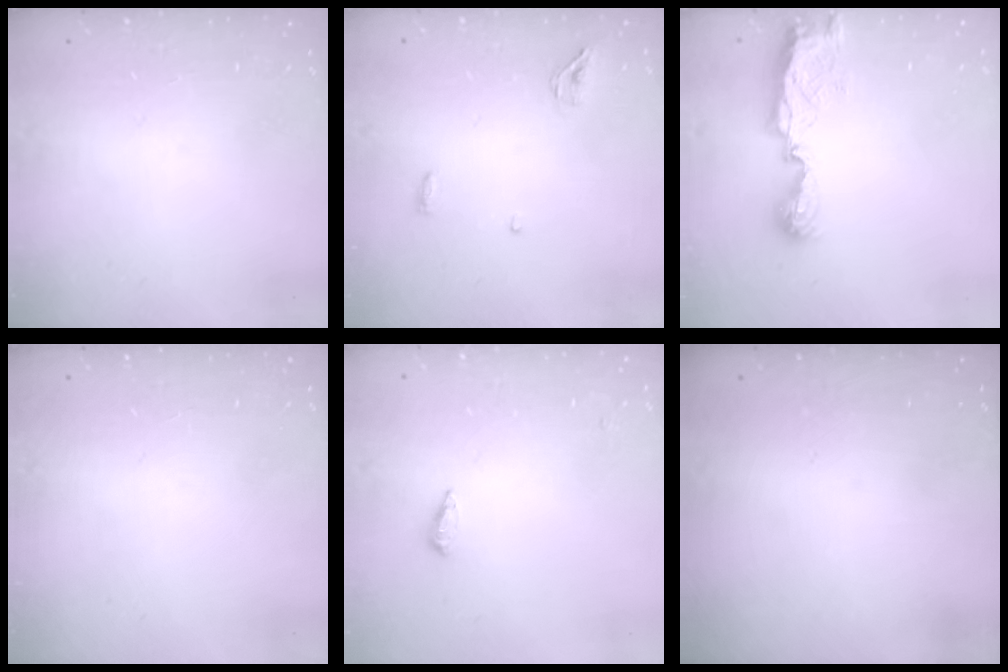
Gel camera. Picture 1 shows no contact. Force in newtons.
{"total": 3.8, "press": 3.5, "slide": 1.4}
{"total": 8.0, "press": 8.0, "slide": 0.1}
{"total": 0.0}
{"total": 3.2, "press": 3.1, "slide": 0.3}
{"total": 0.0}